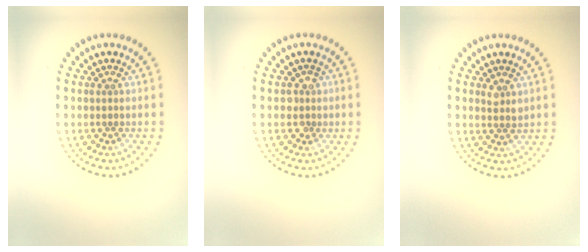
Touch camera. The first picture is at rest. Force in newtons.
{"total": 1.3, "press": 1.2, "slide": 0.6}
{"total": 1.2, "press": 1.1, "slide": 0.5}